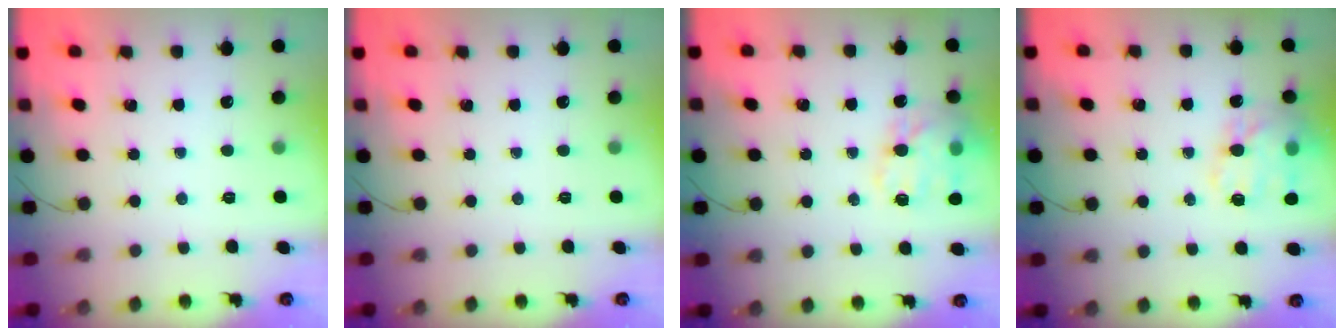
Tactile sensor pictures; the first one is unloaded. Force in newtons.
{"total": 0.0}
{"total": 16.5, "press": 16.3, "slide": 2.5}
{"total": 16.5, "press": 16.3, "slide": 2.5}